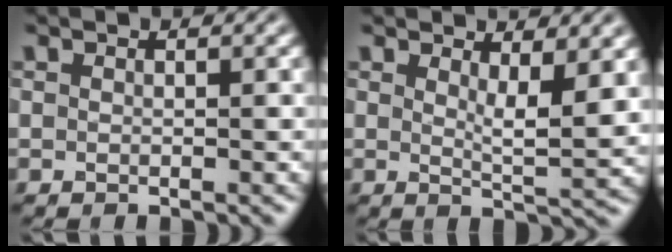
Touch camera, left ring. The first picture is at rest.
{"total": 3.8, "force": [1.6, 0.9, 3.4], "torque": [-0.052, -0.015, 0.029]}